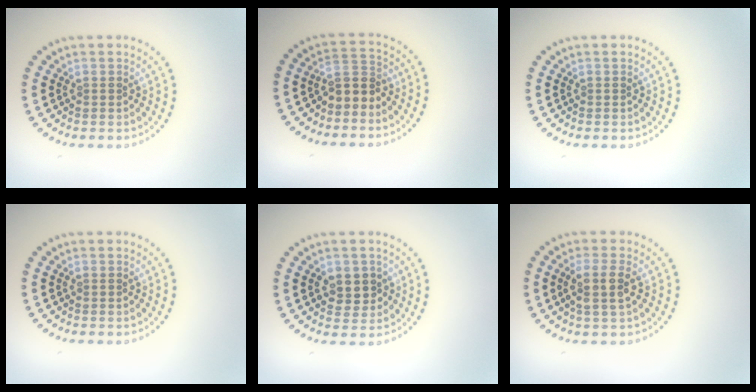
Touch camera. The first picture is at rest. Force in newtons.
{"total": 2.5, "press": 2.1, "slide": 1.3}
{"total": 0.0}
{"total": 0.0}
{"total": 2.4, "press": 2.4, "slide": 0.3}
{"total": 2.6, "press": 2.2, "slide": 1.4}